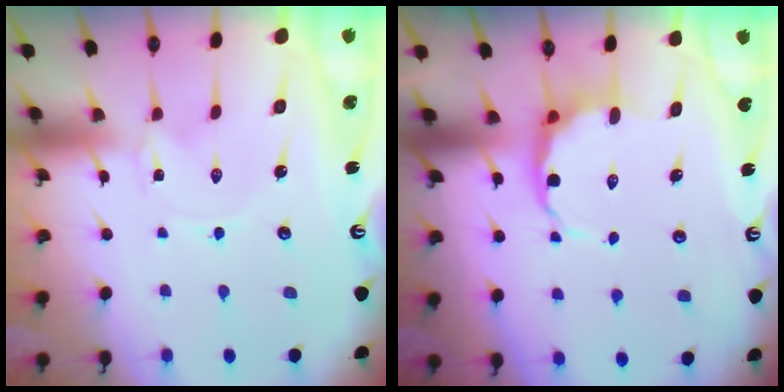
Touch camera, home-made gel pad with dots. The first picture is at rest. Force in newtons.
{"total": 7.7, "press": 7.5, "slide": 1.7}